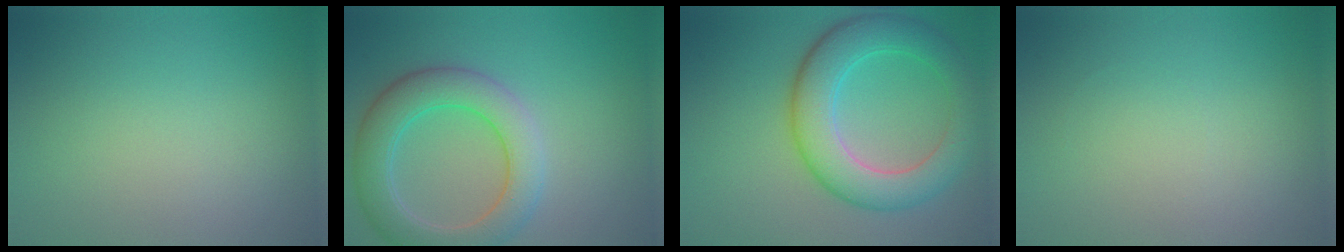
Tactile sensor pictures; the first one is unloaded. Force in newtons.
{"total": 6.0, "press": 6.0, "slide": 0.1}
{"total": 7.0, "press": 6.9, "slide": 0.4}
{"total": 0.0}